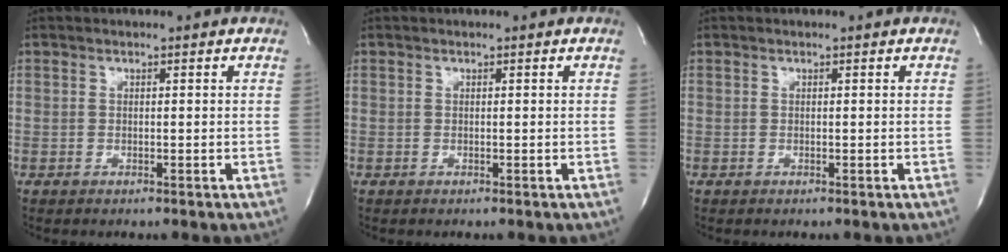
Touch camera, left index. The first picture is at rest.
{"total": 0.0}
{"total": 0.0}